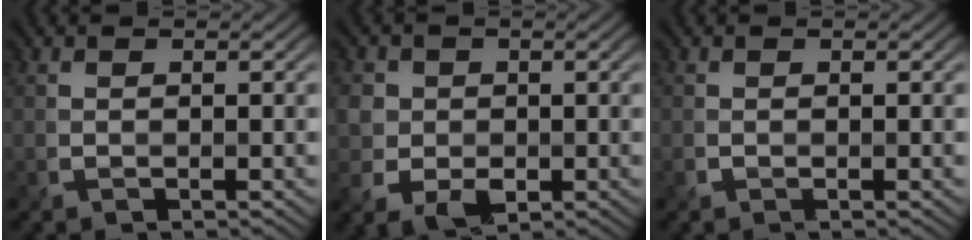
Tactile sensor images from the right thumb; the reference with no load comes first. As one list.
[{"total": 5.0, "force": [-0.4, 4.5, 2.2], "torque": [-0.053, -0.006, -0.024]}, {"total": 0.0}]